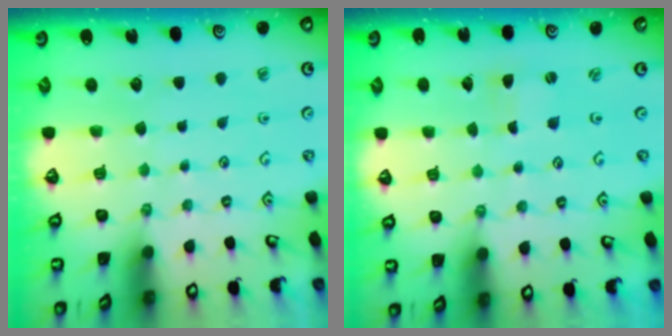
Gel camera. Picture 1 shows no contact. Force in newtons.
{"total": 1.0, "press": 1.0, "slide": 0.3}